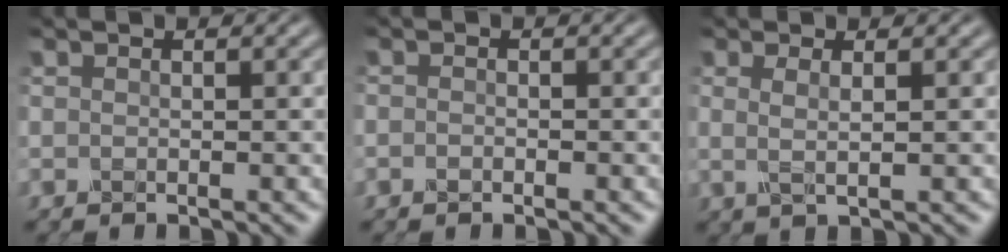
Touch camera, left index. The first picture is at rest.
{"total": 0.6, "force": [-0.4, 0.3, 0.3], "torque": [-0.007, 0.002, -0.009]}
{"total": 1.6, "force": [0.5, 0.5, 1.5], "torque": [-0.027, 0.001, 0.007]}